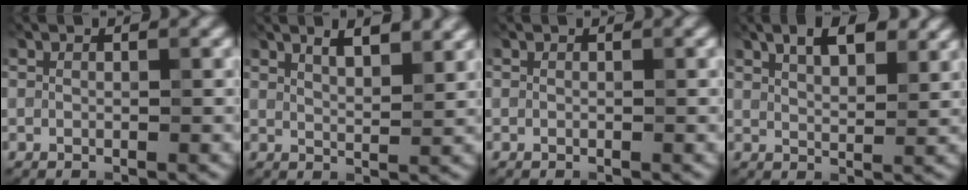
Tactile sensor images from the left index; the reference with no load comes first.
{"total": 4.8, "force": [3.1, 1.7, 3.3], "torque": [-0.031, 0.023, 0.031]}
{"total": 0.0}
{"total": 5.2, "force": [2.9, 2.0, 3.7], "torque": [-0.056, 0.015, 0.038]}